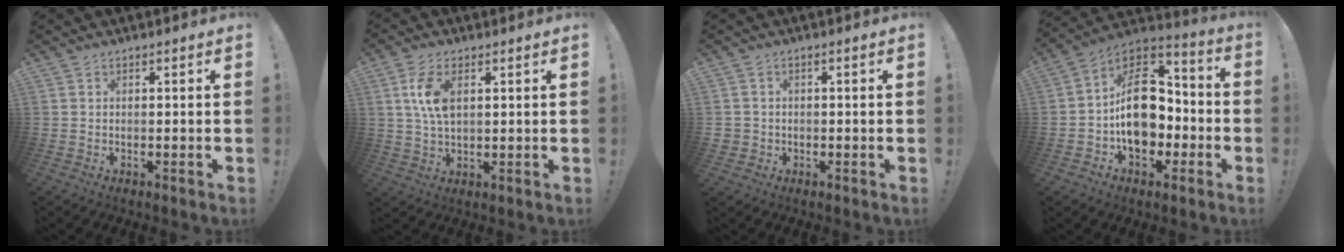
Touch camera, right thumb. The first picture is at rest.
{"total": 8.1, "force": [2.3, 4.2, 6.6], "torque": [-0.135, -0.005, 0.035]}
{"total": 2.1, "force": [-0.2, 2.0, 0.6], "torque": [-0.008, 0.003, -0.002]}
{"total": 20.4, "force": [-1.7, 14.2, 14.5], "torque": [-0.225, 0.021, -0.015]}